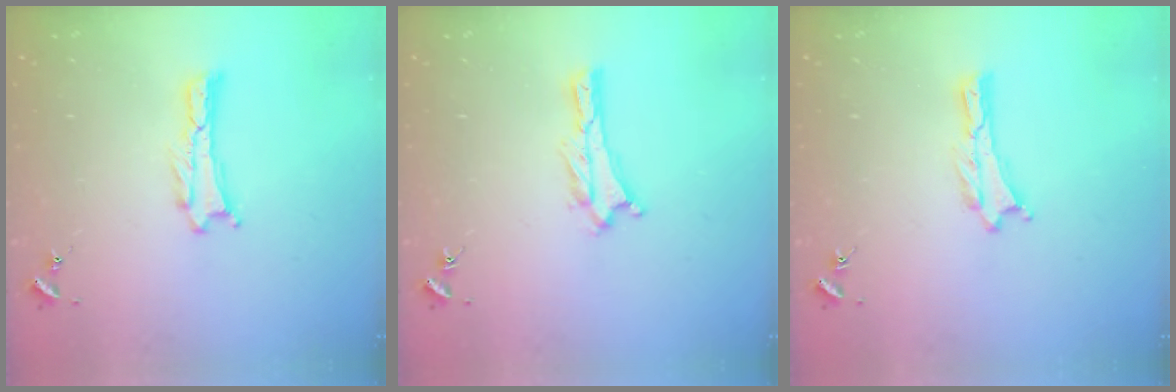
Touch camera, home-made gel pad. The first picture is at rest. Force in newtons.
{"total": 0.0}
{"total": 0.0}